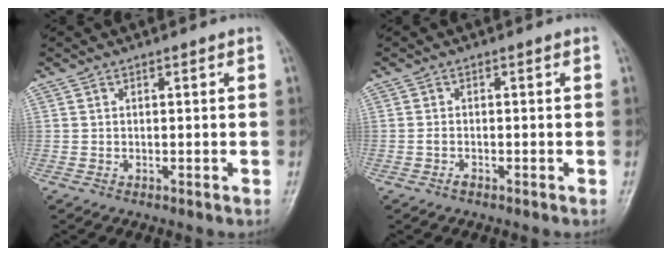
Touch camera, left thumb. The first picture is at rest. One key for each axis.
{"total": 0.9, "fx": -0.7, "fy": 0.4, "fz": 0.5, "tx": -0.012, "ty": 0.006, "tz": -0.014}